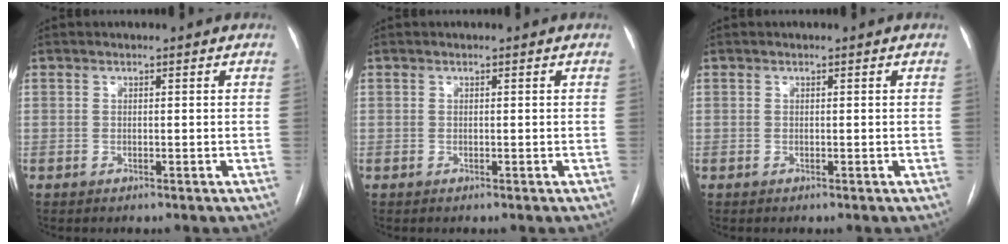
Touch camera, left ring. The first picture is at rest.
{"total": 0.0}
{"total": 0.0}